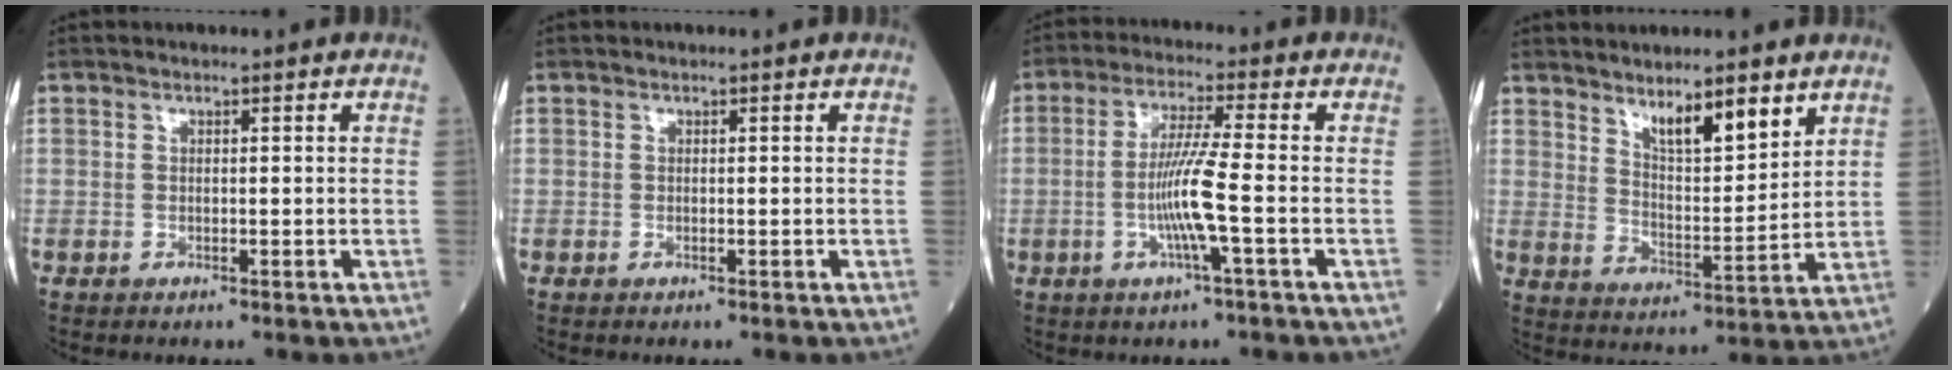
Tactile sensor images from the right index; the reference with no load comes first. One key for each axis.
{"total": 0.0}
{"total": 8.5, "fx": -2.1, "fy": -0.3, "fz": 8.2, "tx": -0.164, "ty": -0.004, "tz": -0.040}
{"total": 8.6, "fx": 6.0, "fy": 2.1, "fz": 5.8, "tx": -0.109, "ty": -0.006, "tz": 0.111}